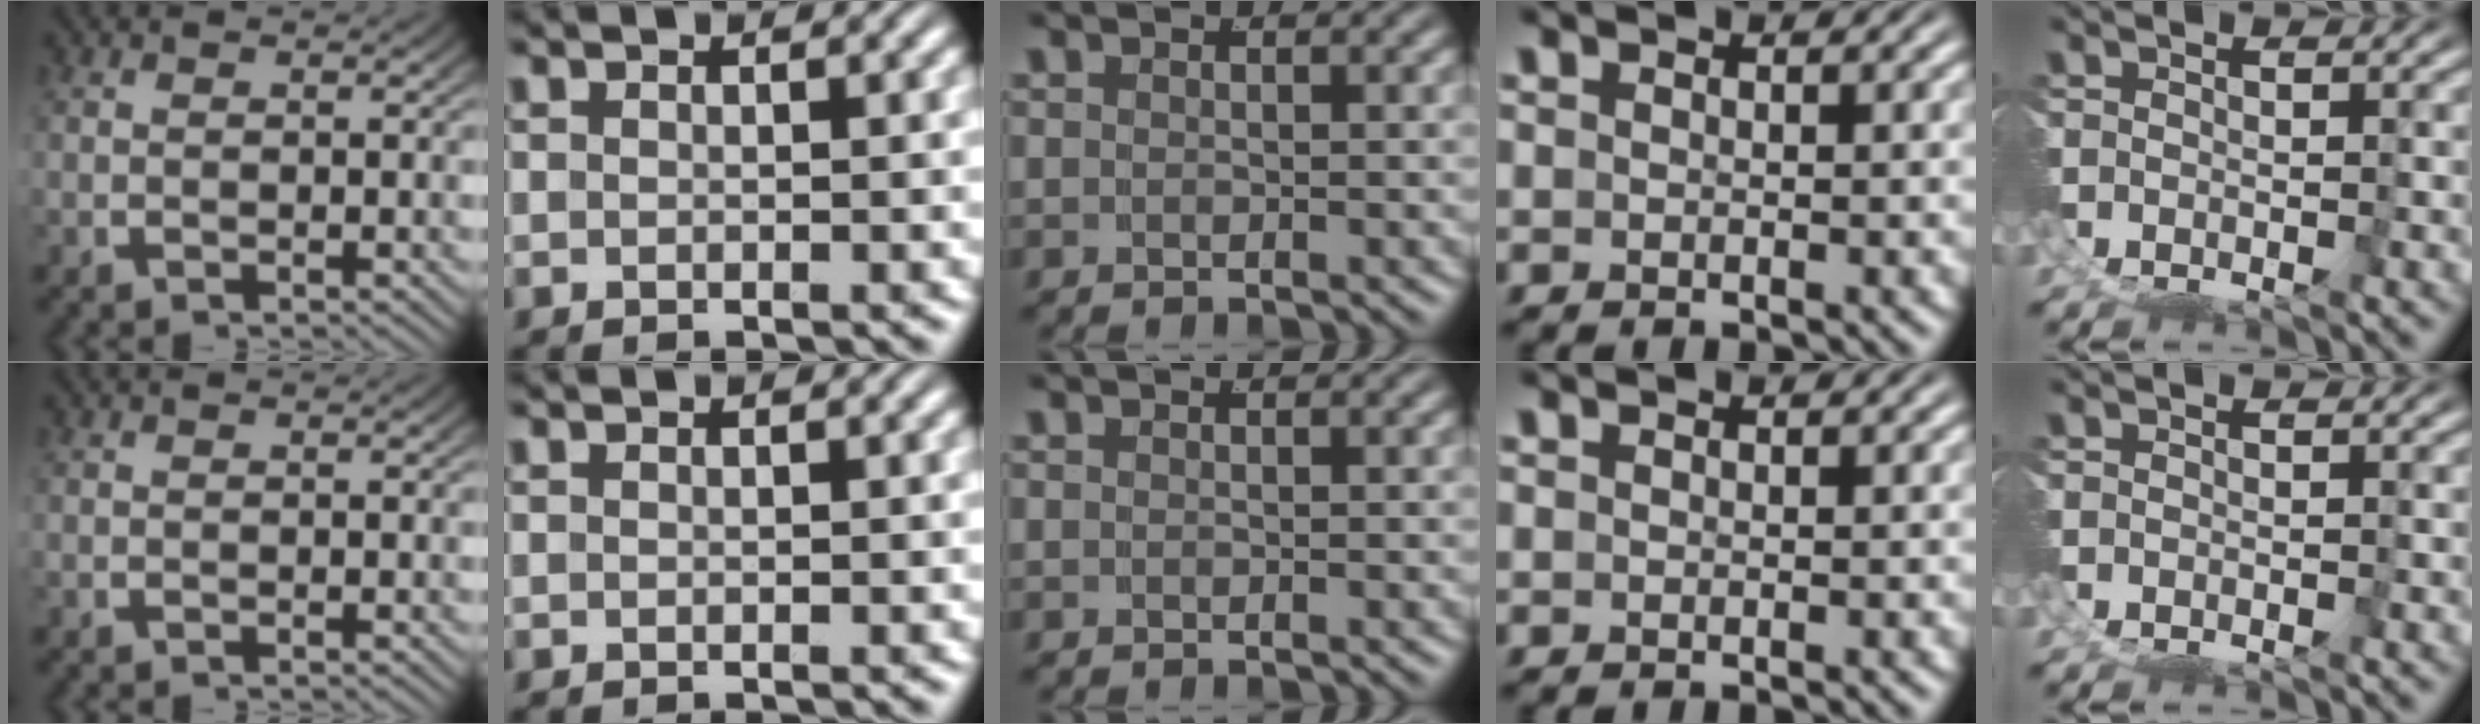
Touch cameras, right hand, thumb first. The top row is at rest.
{}